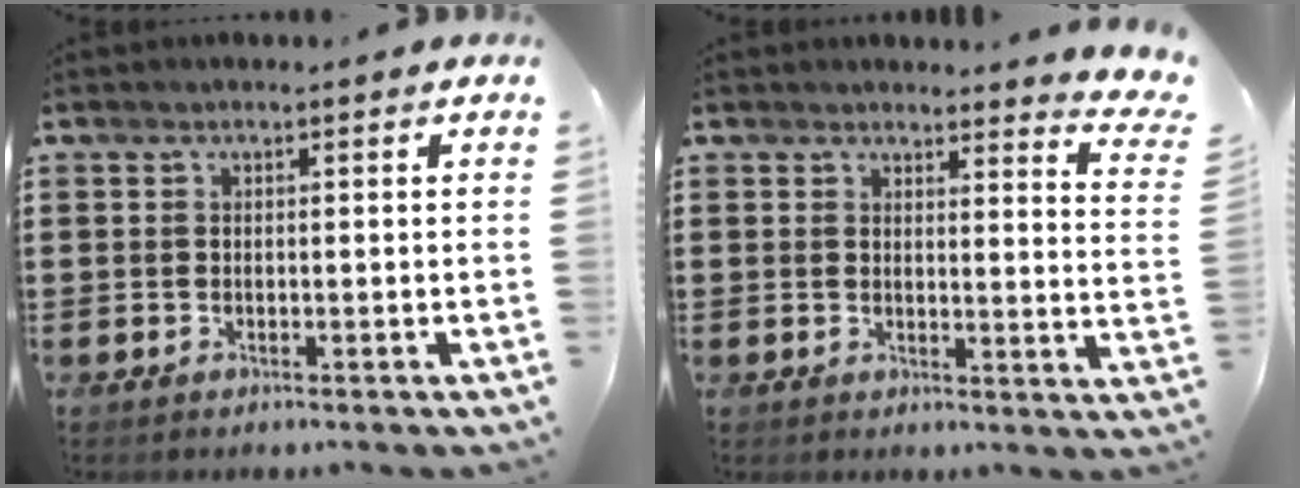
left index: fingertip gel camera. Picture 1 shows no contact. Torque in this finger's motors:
{"motor_torque": [0.65, -0.15, 0.01, -0.01]}